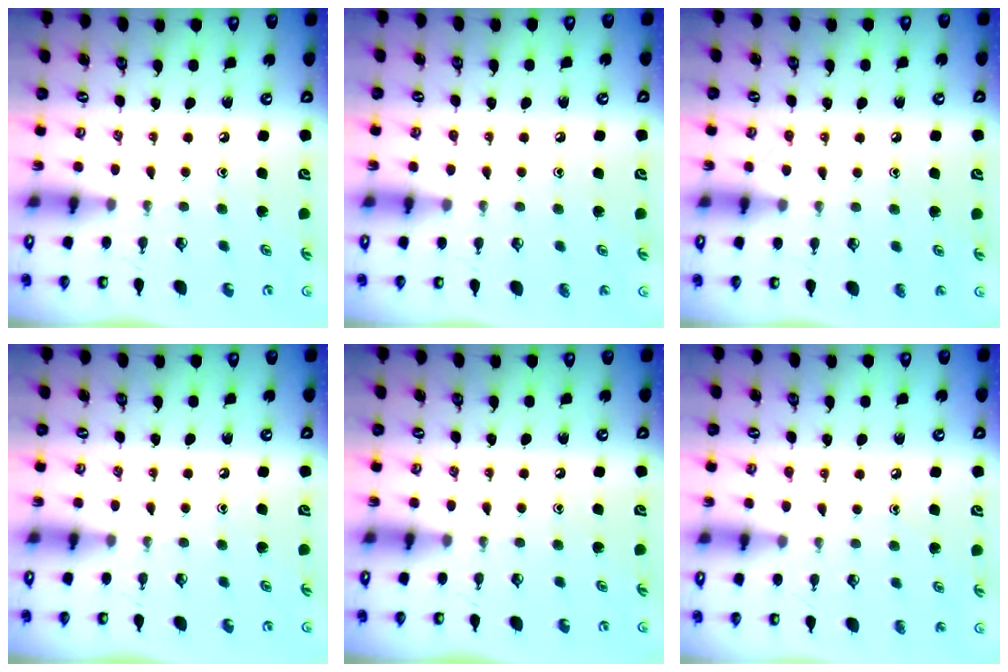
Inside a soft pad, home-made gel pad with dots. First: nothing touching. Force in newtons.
{"total": 2.0, "press": 2.0, "slide": 0.2}
{"total": 4.6, "press": 4.5, "slide": 0.5}
{"total": 0.0}
{"total": 0.0}
{"total": 4.8, "press": 4.8, "slide": 0.5}